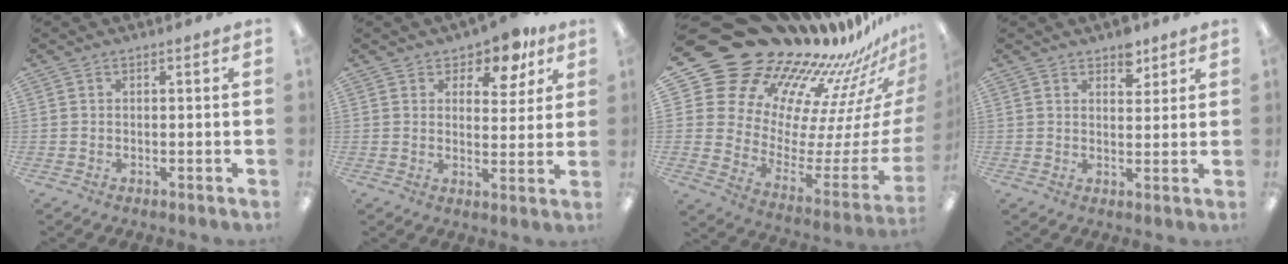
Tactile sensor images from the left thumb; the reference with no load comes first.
{"total": 7.2, "force": [5.3, 3.5, 3.3], "torque": [-0.038, -0.034, 0.089]}
{"total": 29.4, "force": [24.8, 12.8, 9.4], "torque": [-0.107, -0.248, 0.488]}
{"total": 5.0, "force": [3.6, 2.7, 2.2], "torque": [-0.010, -0.020, 0.059]}